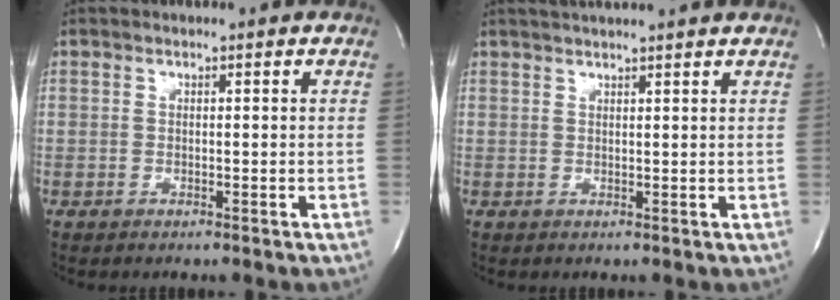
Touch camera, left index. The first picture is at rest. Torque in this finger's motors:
{"motor_torque": [-0.09, -0.27, 0.08, 0.03]}